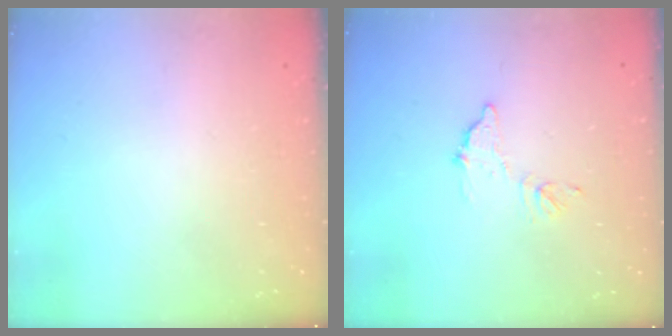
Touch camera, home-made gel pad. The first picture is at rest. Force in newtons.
{"total": 8.4, "press": 8.4, "slide": 0.4}